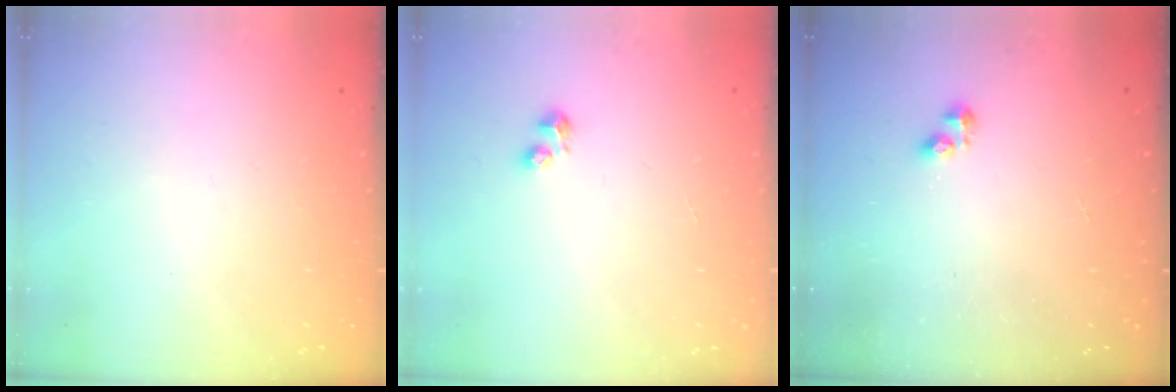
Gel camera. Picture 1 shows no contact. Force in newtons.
{"total": 2.9, "press": 2.8, "slide": 0.6}
{"total": 3.3, "press": 3.2, "slide": 0.5}